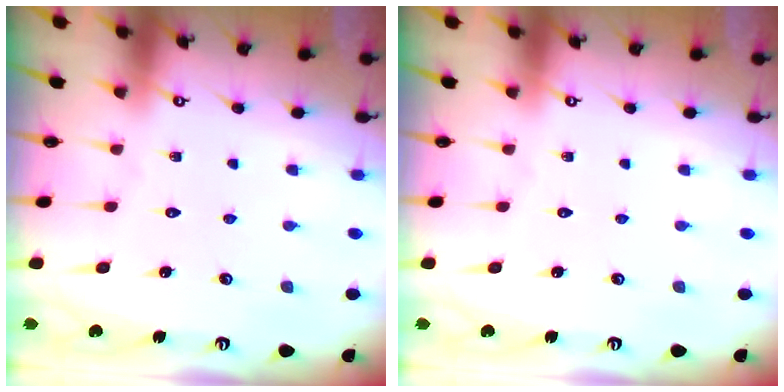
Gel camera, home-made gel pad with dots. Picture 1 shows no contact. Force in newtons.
{"total": 0.0}